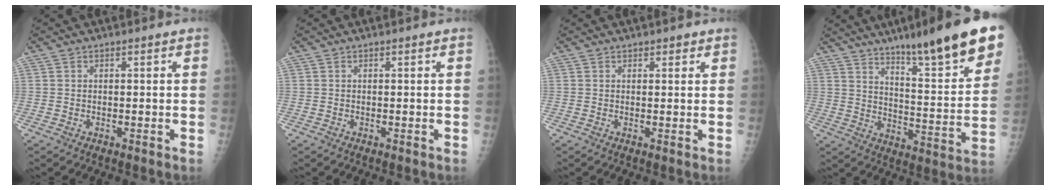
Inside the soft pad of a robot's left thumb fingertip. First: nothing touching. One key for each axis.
{"total": 0.0}
{"total": 1.2, "fx": 0.9, "fy": 0.7, "fz": 0.5, "tx": 0.004, "ty": -0.004, "tz": 0.008}
{"total": 23.1, "fx": 15.5, "fy": 2.6, "fz": 17.0, "tx": -0.219, "ty": -0.070, "tz": 0.225}